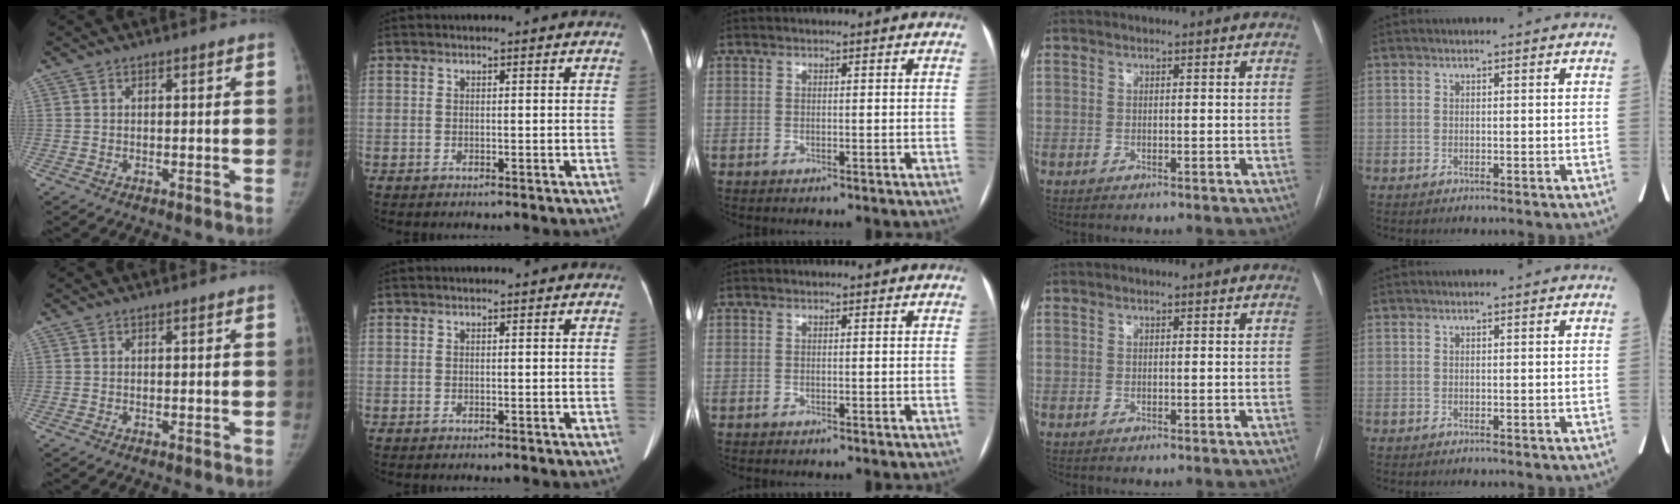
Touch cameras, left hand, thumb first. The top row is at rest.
{}